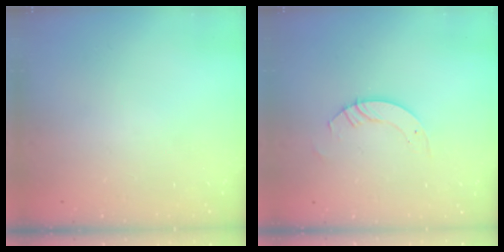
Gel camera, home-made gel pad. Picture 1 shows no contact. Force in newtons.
{"total": 3.3, "press": 3.3, "slide": 0.2}